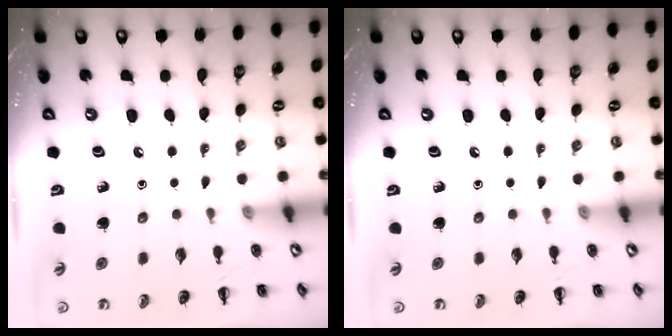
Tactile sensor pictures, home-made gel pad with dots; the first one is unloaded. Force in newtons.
{"total": 0.0}